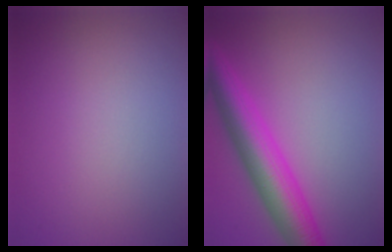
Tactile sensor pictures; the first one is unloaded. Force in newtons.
{"total": 6.9, "press": 6.9, "slide": 0.2}